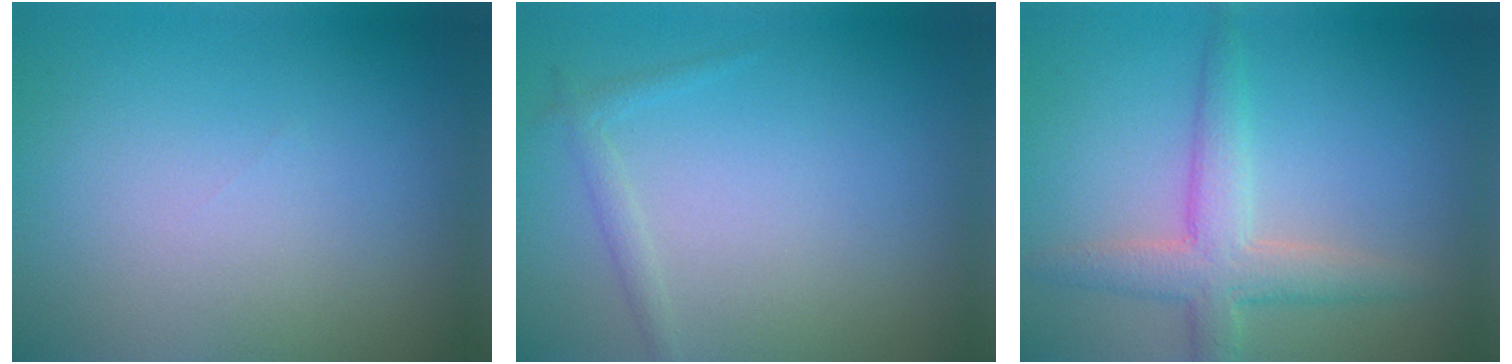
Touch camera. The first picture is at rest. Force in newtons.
{"total": 1.0, "press": 1.0, "slide": 0.0}
{"total": 4.0, "press": 4.0, "slide": 0.2}